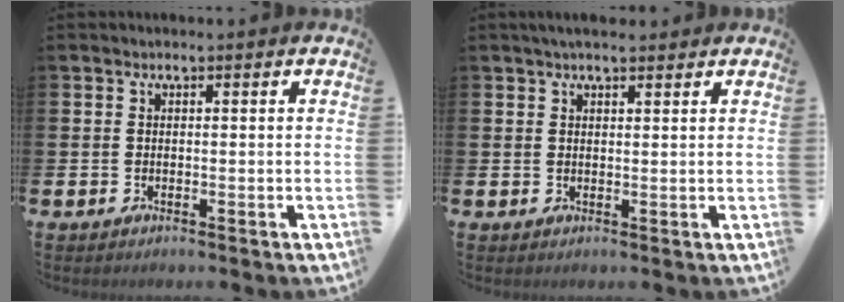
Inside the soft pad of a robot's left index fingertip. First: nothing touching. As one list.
[{"total": 2.6, "force": [2.3, 0.7, 1.0], "torque": [-0.016, -0.004, 0.039]}]